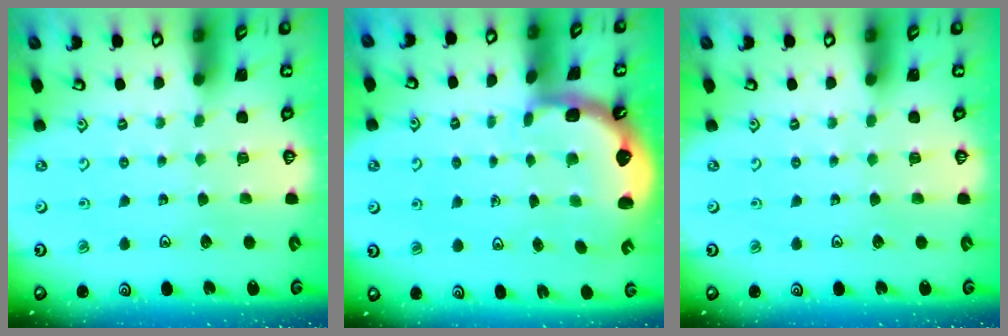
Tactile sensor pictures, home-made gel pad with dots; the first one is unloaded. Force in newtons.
{"total": 2.5, "press": 1.2, "slide": 2.2}
{"total": 0.0}